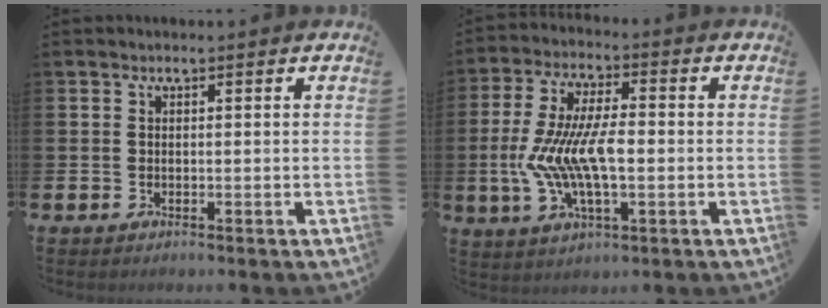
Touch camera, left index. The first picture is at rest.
{"total": 9.6, "force": [-1.3, 3.8, 8.7], "torque": [-0.195, -0.007, -0.025]}